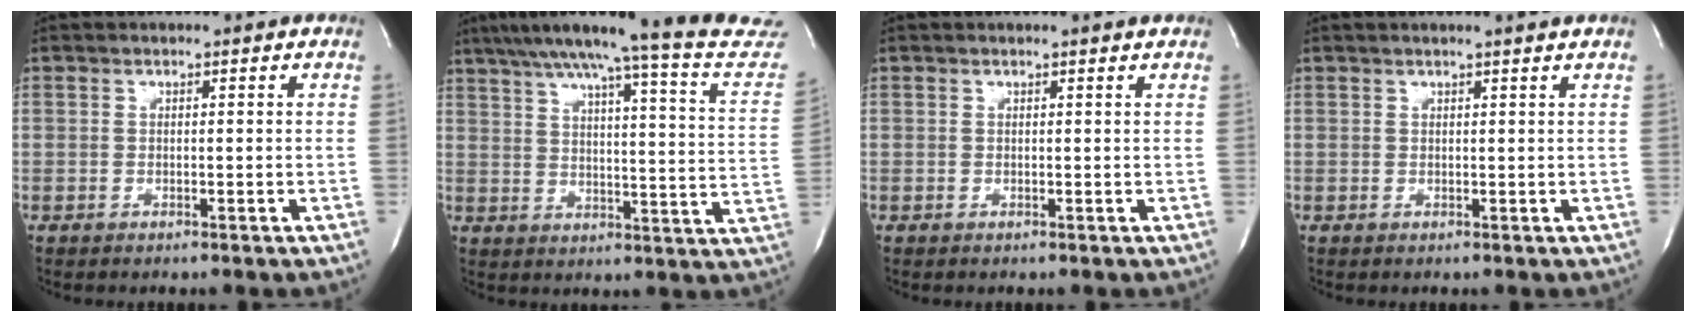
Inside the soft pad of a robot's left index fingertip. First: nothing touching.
{"total": 22.8, "force": [20.3, -0.4, 10.3], "torque": [-0.155, -0.057, 0.252]}
{"total": 1.4, "force": [1.3, -0.3, 0.3], "torque": [-0.015, 0.000, 0.015]}
{"total": 2.6, "force": [2.2, -0.8, 1.1], "torque": [-0.021, 0.002, 0.030]}